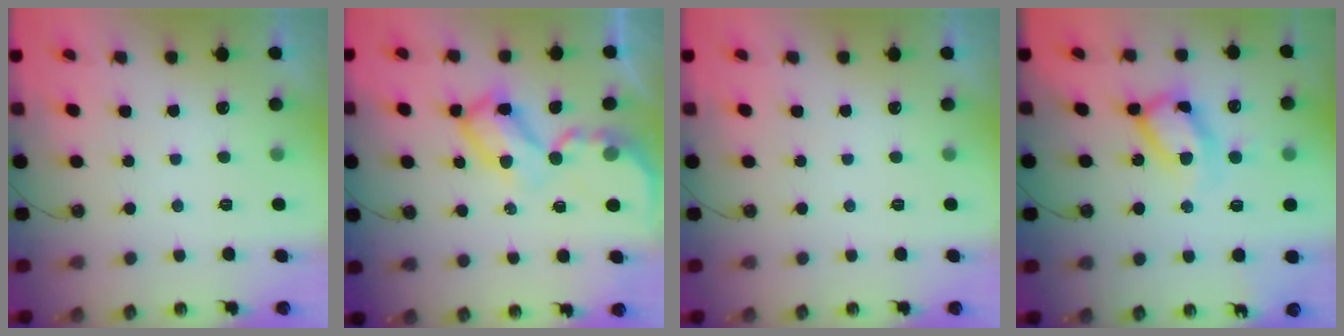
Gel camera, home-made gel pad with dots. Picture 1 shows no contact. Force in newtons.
{"total": 11.0, "press": 10.9, "slide": 1.0}
{"total": 0.0}
{"total": 12.4, "press": 12.3, "slide": 0.9}